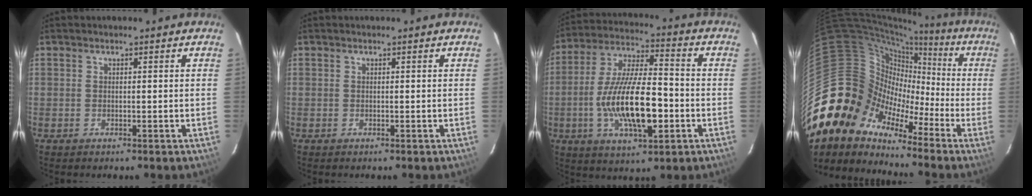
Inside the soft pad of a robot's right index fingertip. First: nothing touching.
{"total": 0.0}
{"total": 17.4, "force": [-4.1, 5.7, 15.9], "torque": [-0.312, -0.007, -0.072]}
{"total": 15.4, "force": [-8.6, 12.0, 4.7], "torque": [-0.098, 0.030, -0.180]}